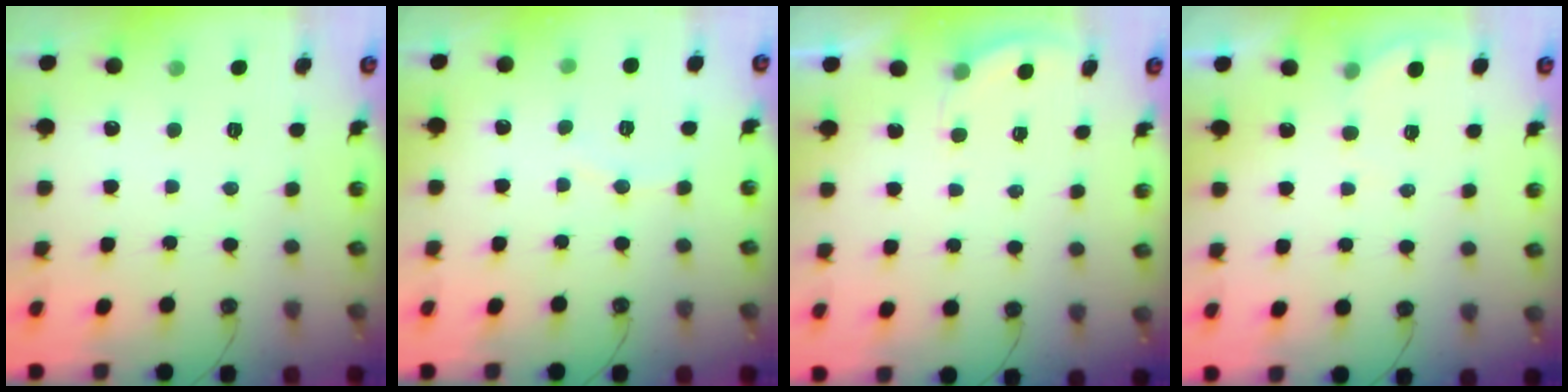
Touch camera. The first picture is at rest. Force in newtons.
{"total": 4.1, "press": 4.1, "slide": 0.8}
{"total": 2.1, "press": 2.1, "slide": 0.1}
{"total": 2.2, "press": 2.2, "slide": 0.2}